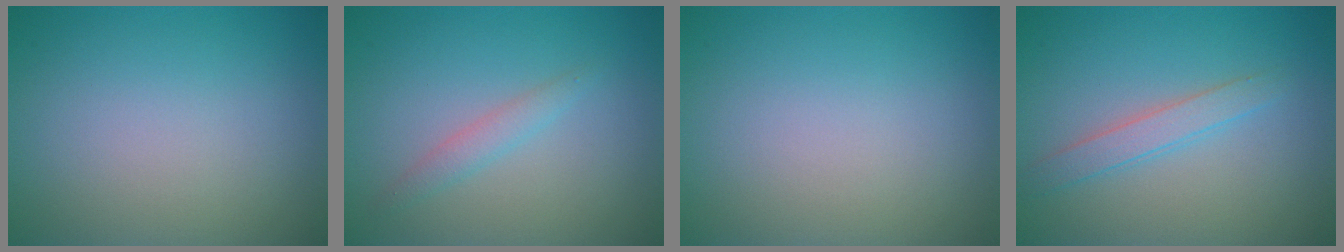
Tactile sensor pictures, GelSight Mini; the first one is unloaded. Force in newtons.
{"total": 1.4, "press": 1.4, "slide": 0.1}
{"total": 0.0}
{"total": 2.0, "press": 2.0, "slide": 0.1}